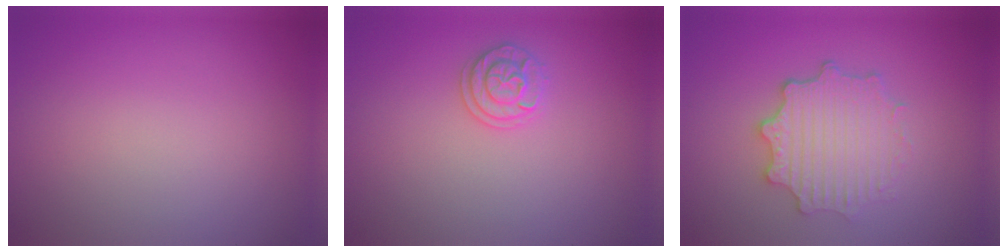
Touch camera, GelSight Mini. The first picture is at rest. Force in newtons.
{"total": 1.8, "press": 1.8, "slide": 0.5}
{"total": 4.4, "press": 3.7, "slide": 2.5}